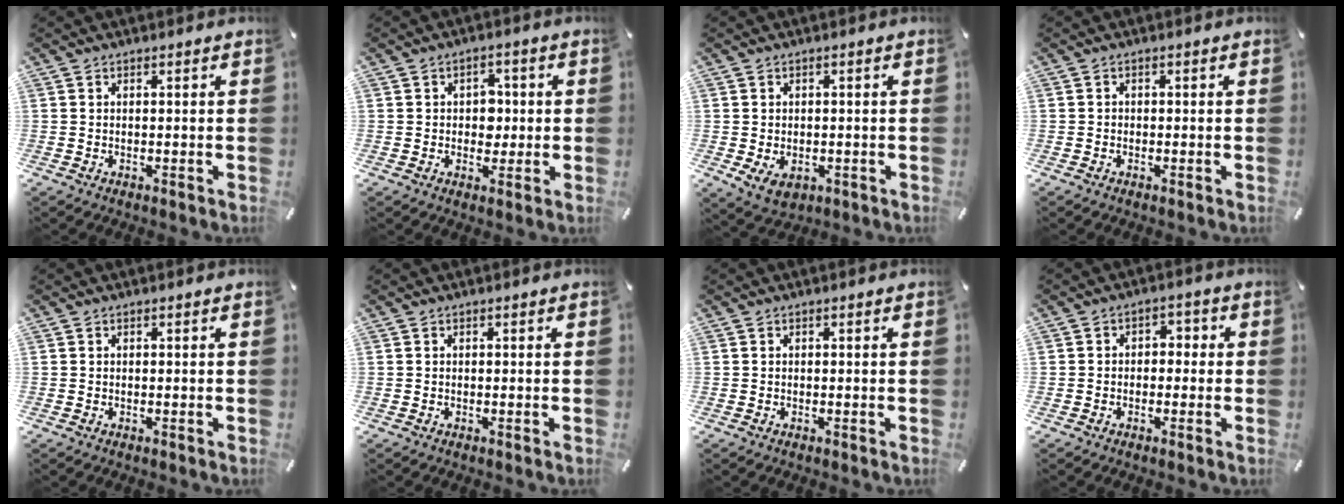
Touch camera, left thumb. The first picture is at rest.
{"total": 4.5, "force": [-0.1, 3.9, 2.3], "torque": [-0.025, 0.001, -0.008]}
{"total": 4.2, "force": [-1.1, 3.3, 2.4], "torque": [-0.043, 0.000, -0.021]}
{"total": 0.7, "force": [-0.4, 0.5, 0.2], "torque": [-0.003, 0.004, -0.011]}
{"total": 0.0}
{"total": 0.0}
{"total": 0.0}
{"total": 3.1, "force": [-1.7, 2.2, 1.2], "torque": [-0.022, 0.016, -0.035]}